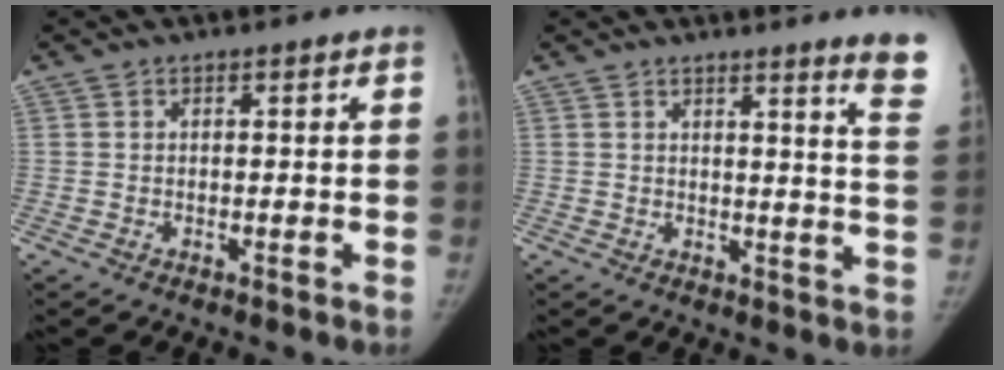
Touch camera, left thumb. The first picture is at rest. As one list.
[{"total": 9.6, "force": [7.6, -0.9, 5.9], "torque": [-0.058, -0.070, 0.066]}]